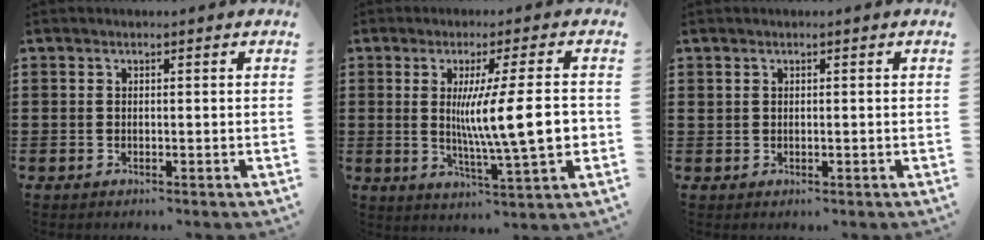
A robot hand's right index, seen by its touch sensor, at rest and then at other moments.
{"total": 11.7, "force": [0.3, 1.2, 11.6], "torque": [-0.186, -0.007, 0.002]}
{"total": 0.5, "force": [0.3, 0.4, 0.2], "torque": [-0.006, 0.002, 0.006]}